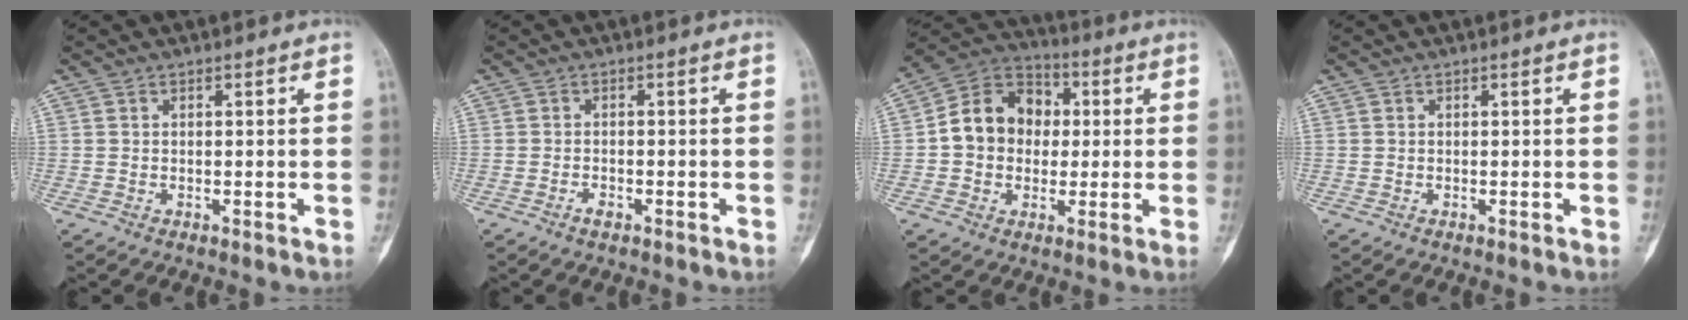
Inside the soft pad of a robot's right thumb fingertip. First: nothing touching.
{"total": 1.5, "force": [-1.1, 0.7, 0.9], "torque": [-0.014, 0.004, -0.020]}
{"total": 13.0, "force": [0.6, 10.7, 7.4], "torque": [-0.089, 0.030, 0.000]}
{"total": 0.0}